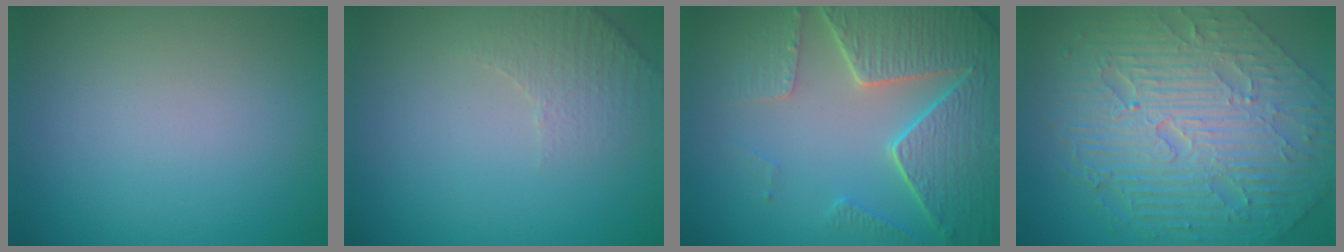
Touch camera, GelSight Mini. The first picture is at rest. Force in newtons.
{"total": 2.3, "press": 2.3, "slide": 0.6}
{"total": 7.7, "press": 5.9, "slide": 4.9}
{"total": 11.3, "press": 7.6, "slide": 8.4}